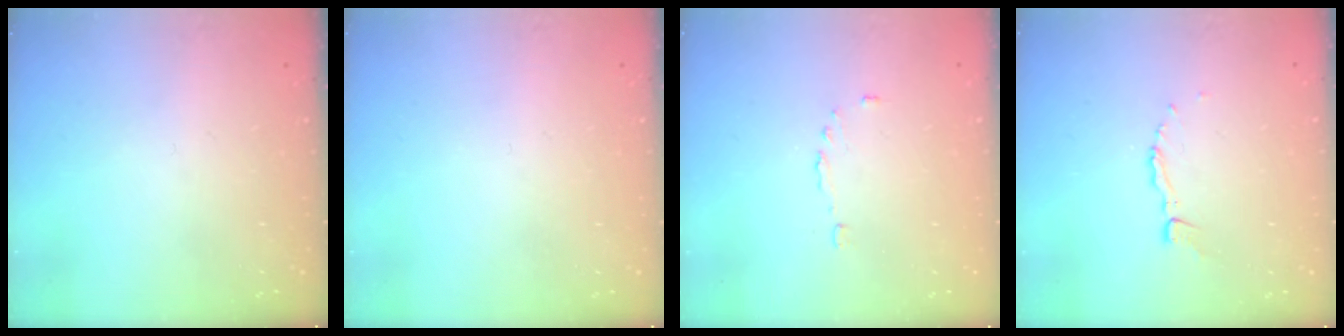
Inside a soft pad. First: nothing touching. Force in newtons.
{"total": 0.0}
{"total": 2.9, "press": 2.9, "slide": 0.5}
{"total": 3.9, "press": 3.9, "slide": 0.3}